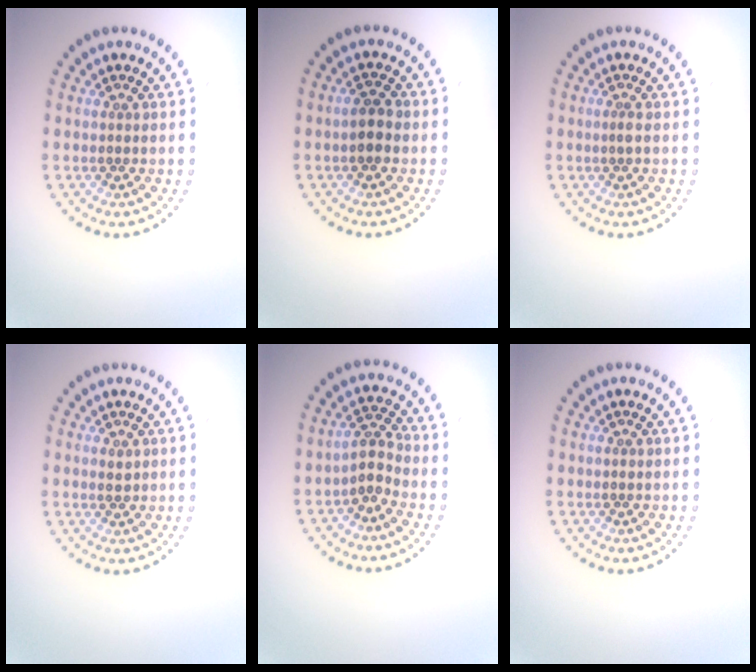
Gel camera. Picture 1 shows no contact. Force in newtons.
{"total": 1.9, "press": 1.9, "slide": 0.2}
{"total": 0.7, "press": 0.5, "slide": 0.4}
{"total": 0.9, "press": 0.9, "slide": 0.1}
{"total": 2.2, "press": 1.7, "slide": 1.4}
{"total": 0.0}